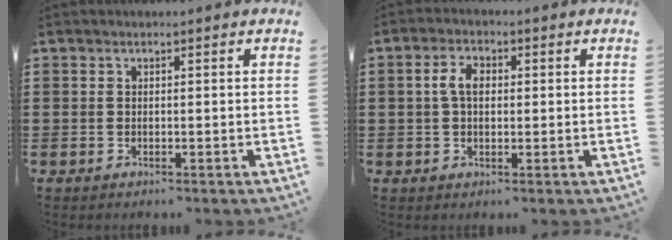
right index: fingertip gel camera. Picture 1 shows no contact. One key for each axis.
{"total": 3.9, "fx": 0.4, "fy": 2.2, "fz": 3.2, "tx": -0.074, "ty": 0.008, "tz": 0.003}